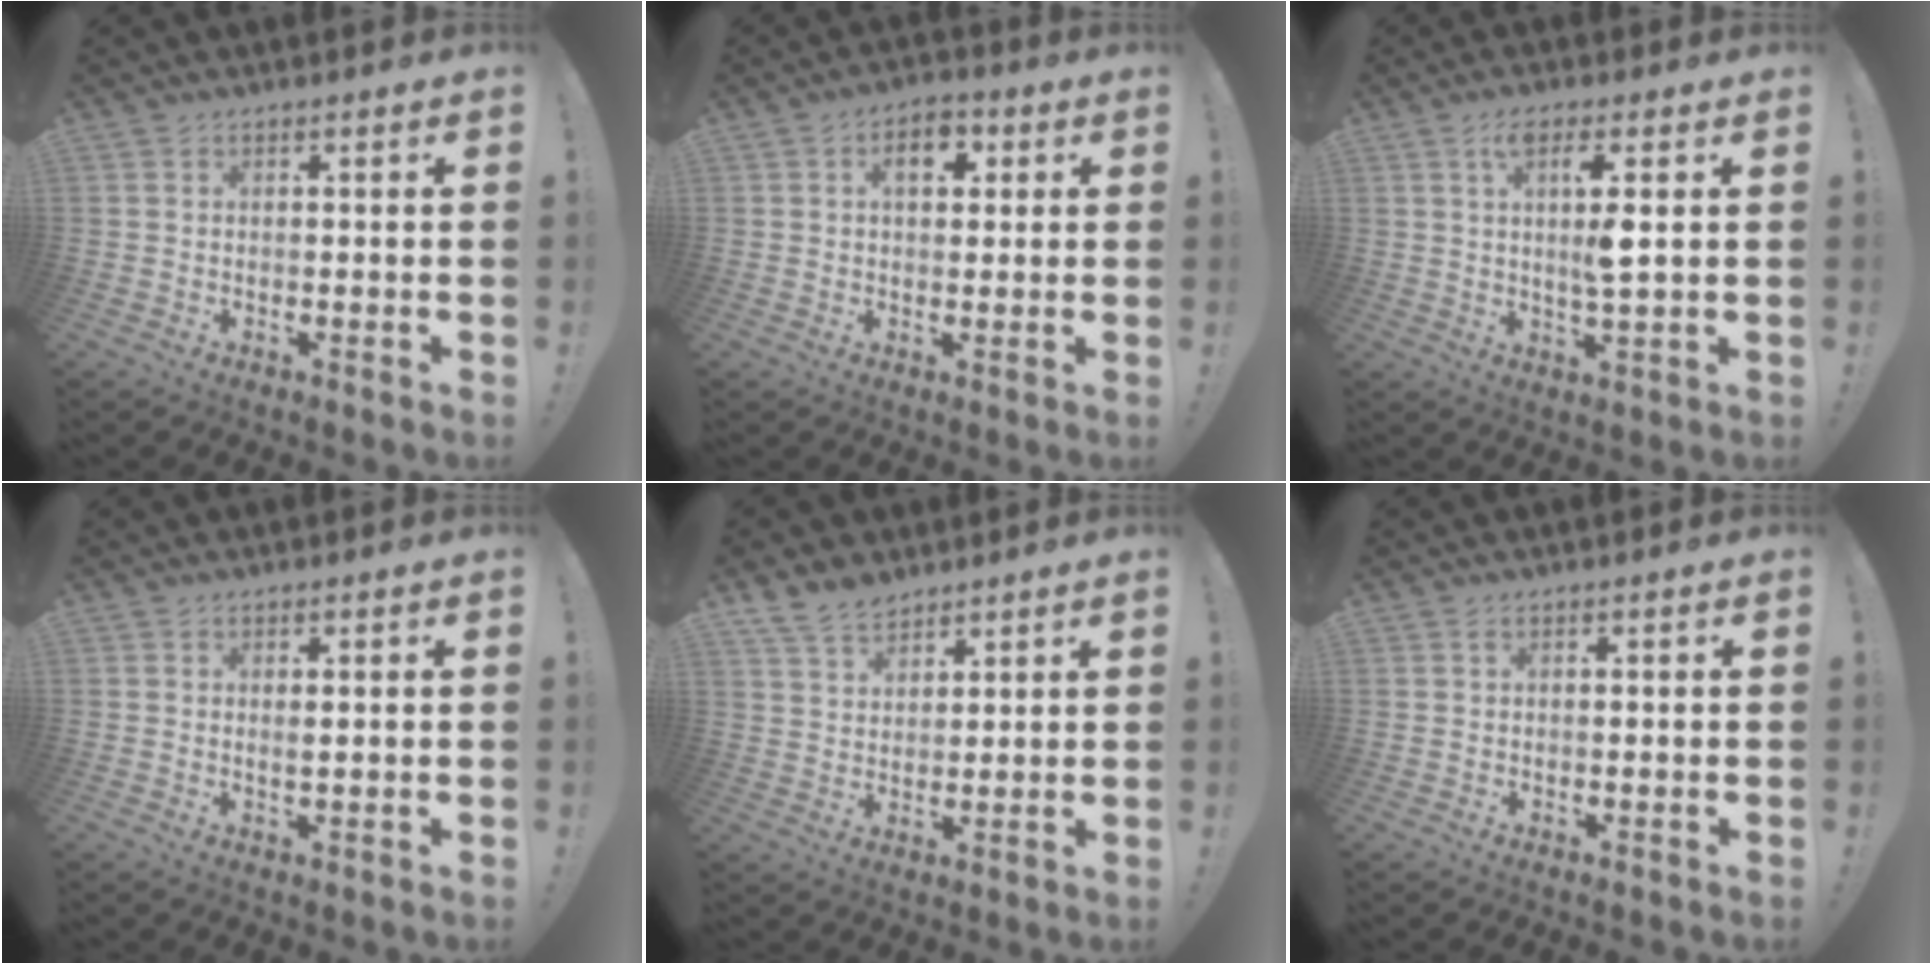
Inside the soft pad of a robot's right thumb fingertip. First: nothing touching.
{"total": 6.9, "force": [2.1, 4.1, 5.1], "torque": [-0.068, 0.003, 0.031]}
{"total": 7.7, "force": [2.4, 0.9, 7.2], "torque": [-0.127, -0.005, 0.034]}
{"total": 1.3, "force": [0.6, 0.2, 1.2], "torque": [-0.011, -0.005, 0.007]}
{"total": 7.2, "force": [5.8, 3.6, 2.3], "torque": [-0.047, -0.032, 0.113]}
{"total": 0.6, "force": [0.2, 0.1, 0.5], "torque": [-0.012, 0.001, 0.003]}